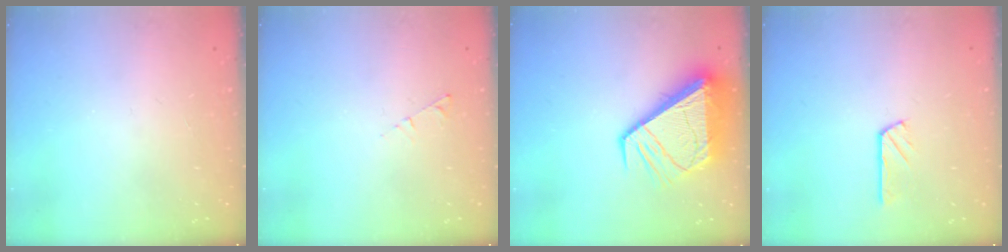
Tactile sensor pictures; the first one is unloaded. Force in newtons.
{"total": 2.9, "press": 2.9, "slide": 0.4}
{"total": 16.0, "press": 15.9, "slide": 1.9}
{"total": 3.2, "press": 3.2, "slide": 0.1}